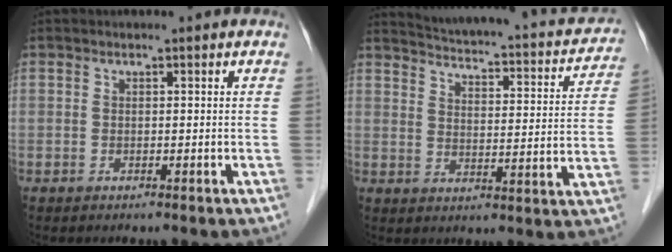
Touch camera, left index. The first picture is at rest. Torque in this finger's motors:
{"motor_torque": [-0.28, -0.59, 0.05, 0.00]}